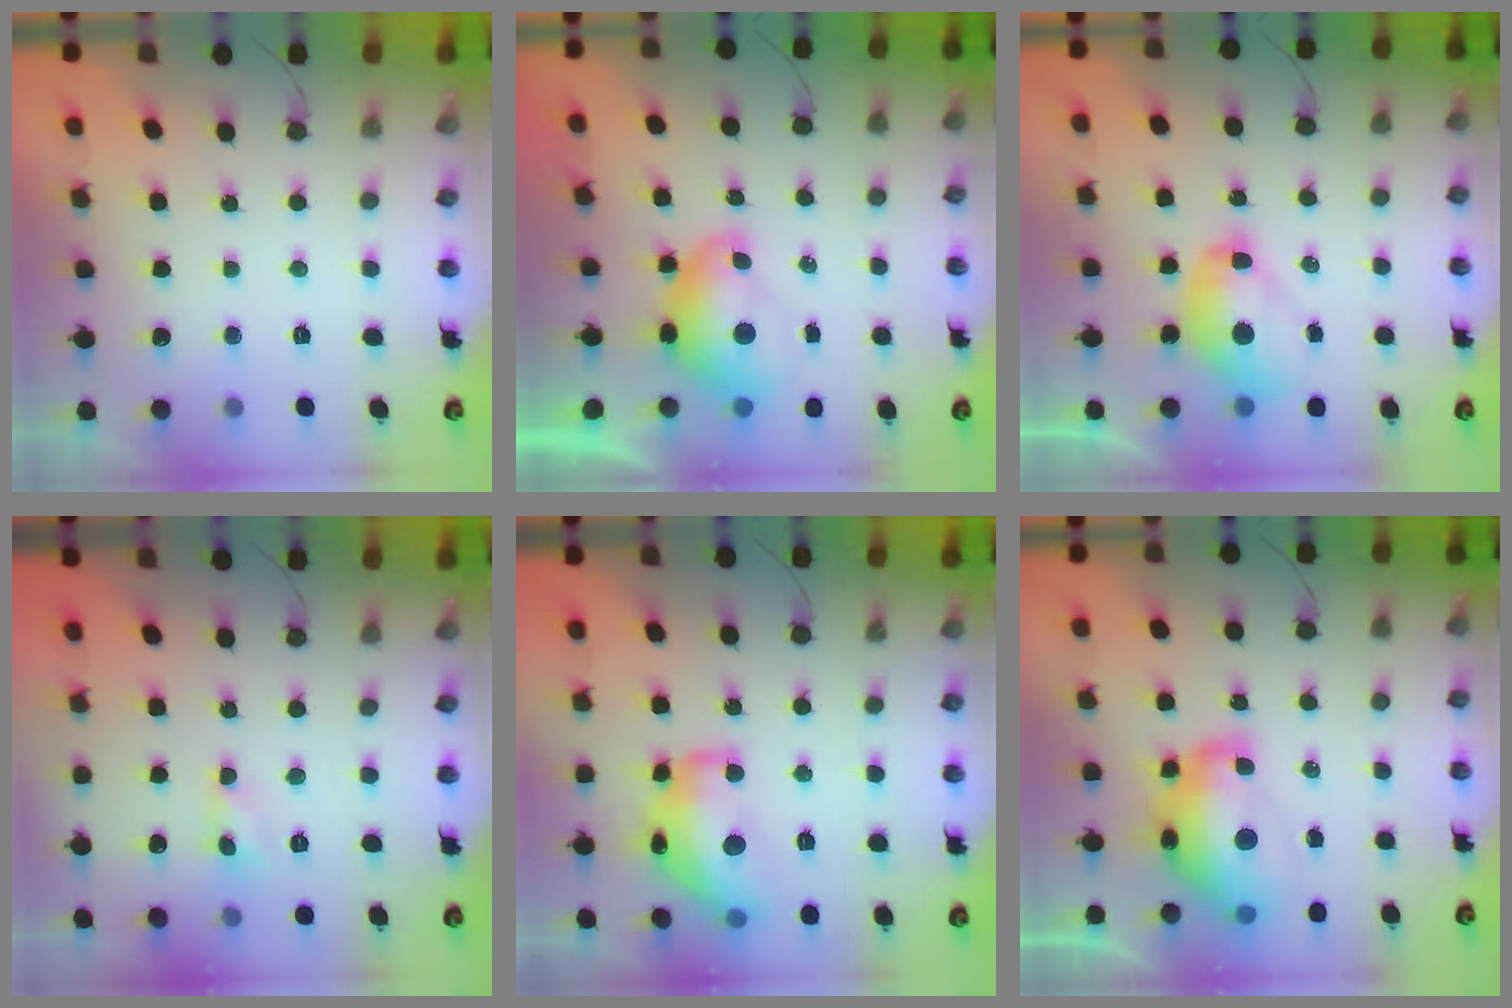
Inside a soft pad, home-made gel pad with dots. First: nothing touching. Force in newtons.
{"total": 9.2, "press": 9.1, "slide": 1.0}
{"total": 10.3, "press": 10.3, "slide": 0.4}
{"total": 0.0}
{"total": 18.5, "press": 18.5, "slide": 0.8}
{"total": 16.3, "press": 16.3, "slide": 1.5}